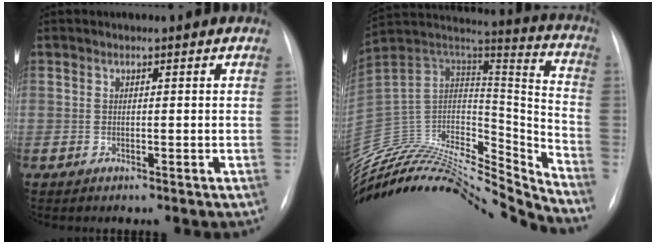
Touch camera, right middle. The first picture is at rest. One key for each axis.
{"total": 32.3, "fx": -30.7, "fy": 4.0, "fz": 9.5, "tx": -0.166, "ty": 0.002, "tz": -0.482}